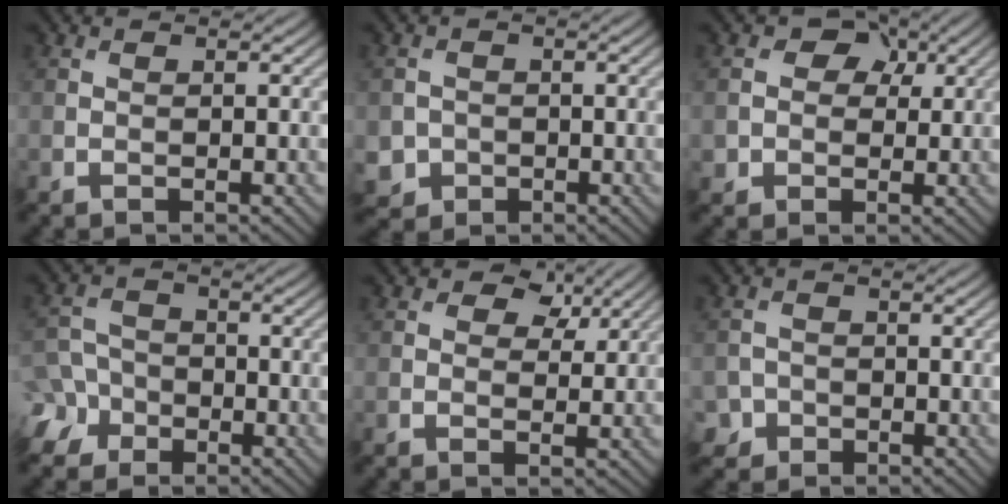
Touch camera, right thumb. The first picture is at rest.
{"total": 2.9, "force": [-1.0, 2.6, 0.5], "torque": [-0.012, -0.008, -0.020]}
{"total": 5.6, "force": [1.5, 4.9, 2.1], "torque": [-0.042, 0.015, 0.001]}
{"total": 6.1, "force": [-3.5, 4.7, 1.9], "torque": [-0.037, -0.010, -0.080]}
{"total": 4.3, "force": [2.4, 2.6, 2.4], "torque": [-0.031, -0.001, 0.033]}
{"total": 2.1, "force": [-1.2, 1.8, 0.3], "torque": [-0.002, -0.002, -0.026]}